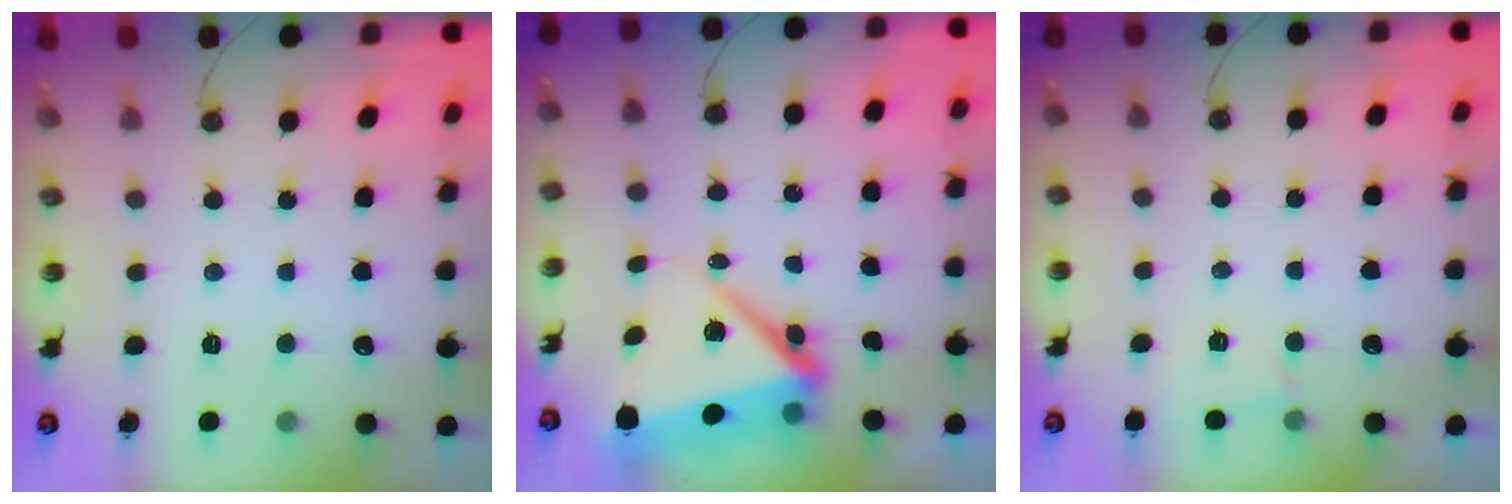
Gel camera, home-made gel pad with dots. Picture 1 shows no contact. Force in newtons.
{"total": 10.1, "press": 10.0, "slide": 1.7}
{"total": 1.7, "press": 1.6, "slide": 0.4}